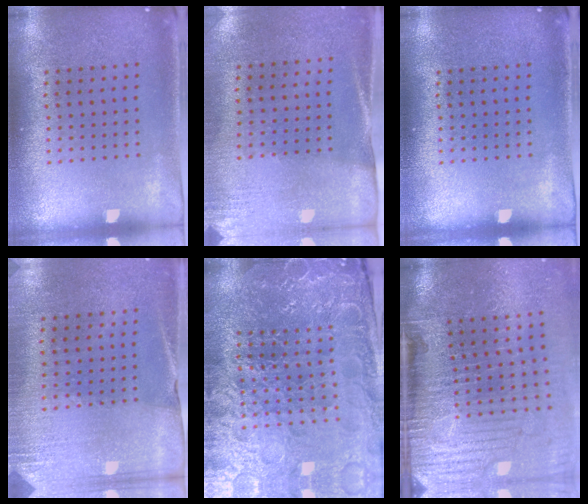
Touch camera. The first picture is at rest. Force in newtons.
{"total": 2.6, "press": 2.3, "slide": 1.3}
{"total": 0.0}
{"total": 2.7, "press": 2.6, "slide": 0.9}
{"total": 5.1, "press": 4.9, "slide": 1.6}
{"total": 5.4, "press": 4.4, "slide": 3.2}